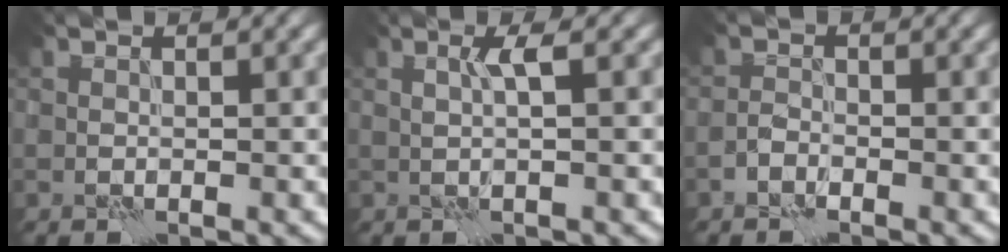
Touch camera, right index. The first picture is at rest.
{"total": 1.4, "force": [0.6, -0.7, 1.0], "torque": [-0.024, 0.003, 0.012]}
{"total": 0.9, "force": [-0.8, 0.1, 0.1], "torque": [-0.001, 0.005, -0.019]}